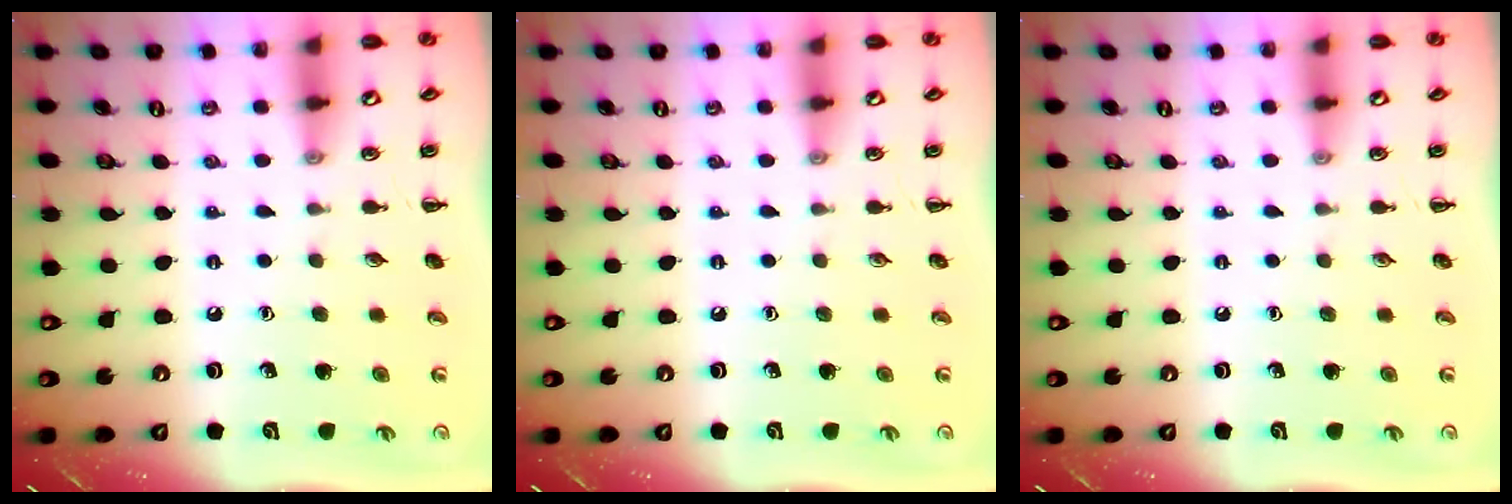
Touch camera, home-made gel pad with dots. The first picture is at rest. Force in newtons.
{"total": 0.0}
{"total": 0.0}